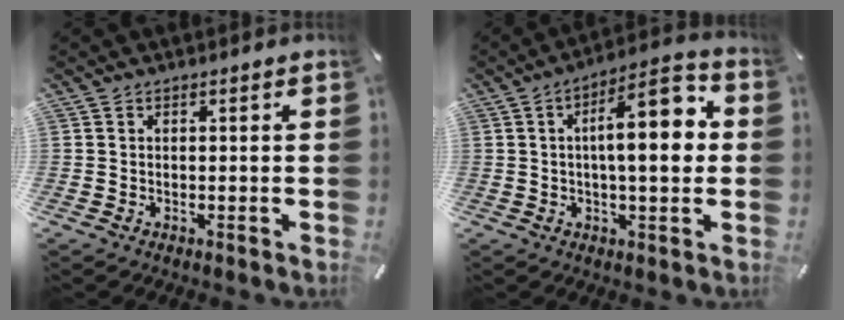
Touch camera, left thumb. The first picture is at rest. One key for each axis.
{"total": 14.2, "fx": 1.6, "fy": 5.0, "fz": 13.2, "tx": -0.190, "ty": 0.000, "tz": 0.019}